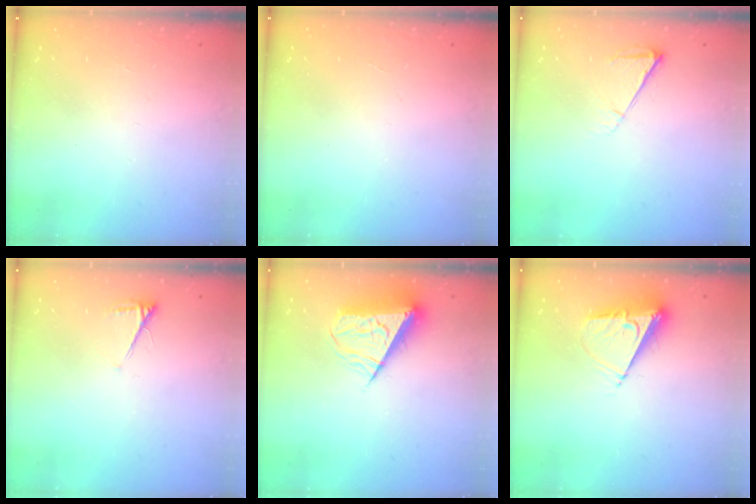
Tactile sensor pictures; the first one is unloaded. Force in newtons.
{"total": 0.0}
{"total": 6.5, "press": 6.5, "slide": 0.9}
{"total": 4.2, "press": 4.1, "slide": 0.6}
{"total": 9.2, "press": 9.2, "slide": 0.2}
{"total": 8.6, "press": 8.5, "slide": 0.6}